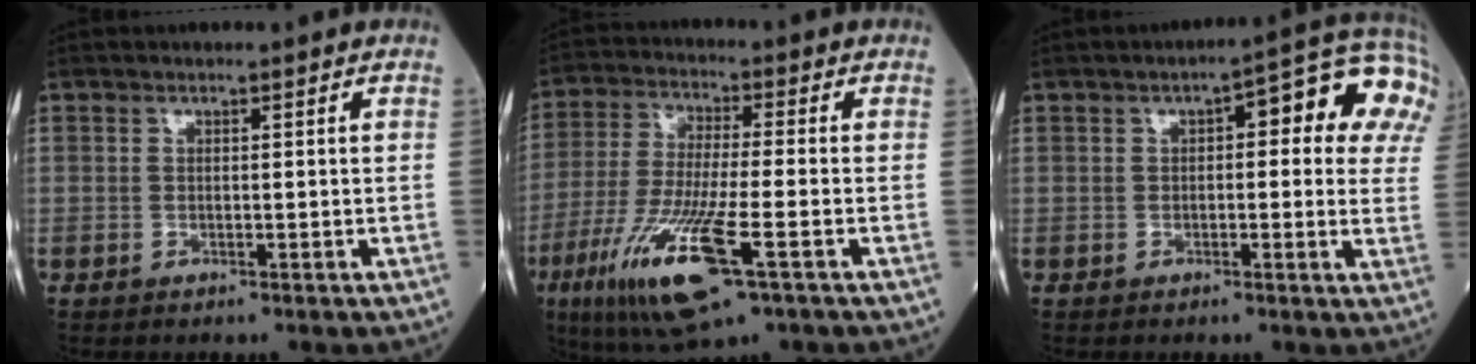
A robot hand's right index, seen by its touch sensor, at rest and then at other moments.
{"total": 15.0, "force": [-6.5, 1.5, 13.4], "torque": [-0.278, -0.036, -0.115]}
{"total": 13.6, "force": [4.3, 4.3, 12.2], "torque": [-0.146, 0.039, 0.042]}